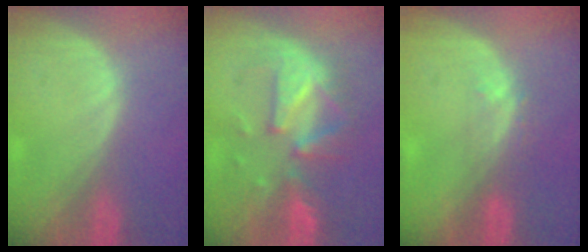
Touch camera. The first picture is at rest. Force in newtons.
{"total": 8.8, "press": 8.7, "slide": 1.4}
{"total": 2.8, "press": 2.1, "slide": 1.7}